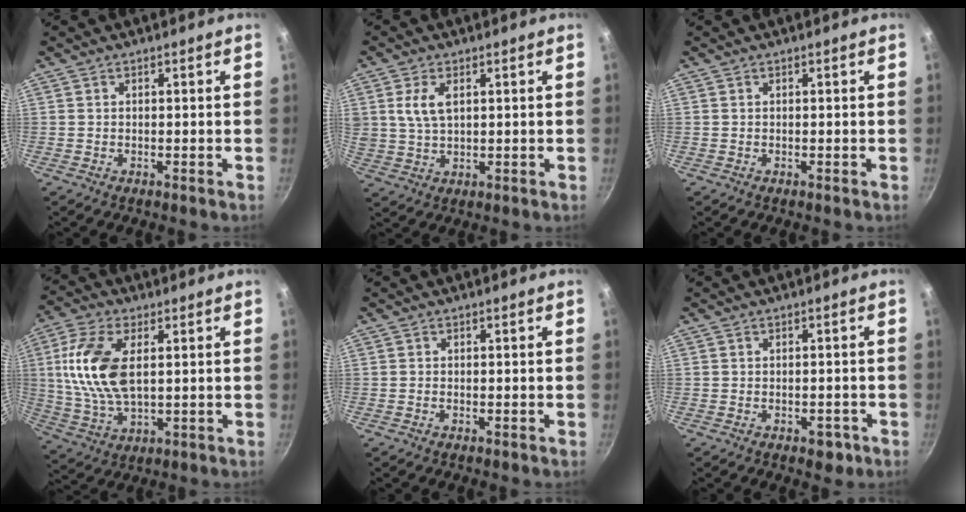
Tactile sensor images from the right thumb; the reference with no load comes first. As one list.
[{"total": 5.9, "force": [1.9, 3.1, 4.6], "torque": [-0.090, -0.006, 0.040]}, {"total": 0.0}, {"total": 14.2, "force": [2.6, 7.3, 11.8], "torque": [-0.238, -0.003, 0.052]}, {"total": 0.0}, {"total": 3.1, "force": [-1.6, 1.8, 1.9], "torque": [-0.009, 0.015, -0.011]}]